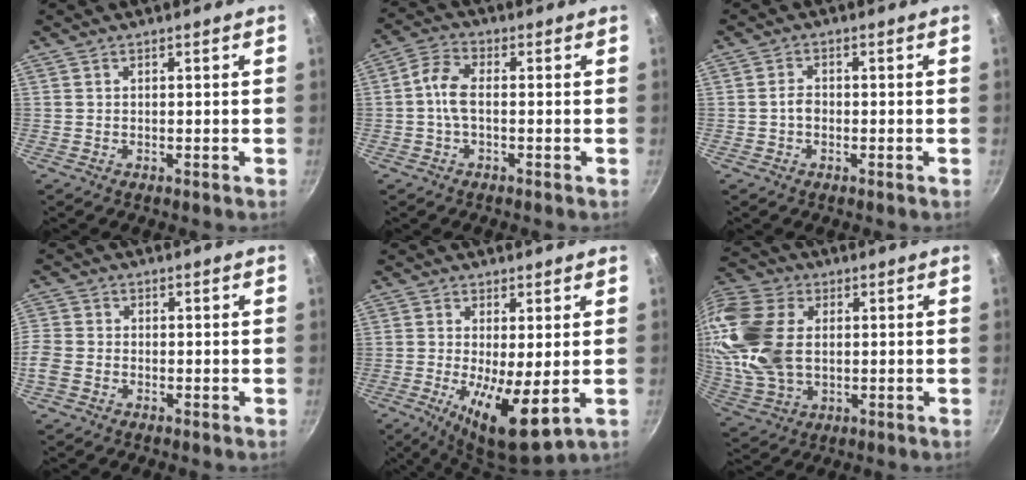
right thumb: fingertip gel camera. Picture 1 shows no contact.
{"total": 5.3, "force": [-0.7, 2.6, 4.6], "torque": [-0.104, 0.023, -0.025]}
{"total": 2.3, "force": [-0.4, 1.7, 1.6], "torque": [-0.020, 0.011, -0.008]}
{"total": 5.3, "force": [-2.0, 4.1, 2.8], "torque": [-0.067, 0.008, -0.053]}
{"total": 11.0, "force": [-1.5, 3.0, 10.4], "torque": [-0.177, -0.018, -0.017]}
{"total": 20.0, "force": [2.5, 13.7, 14.4], "torque": [-0.294, 0.003, 0.048]}